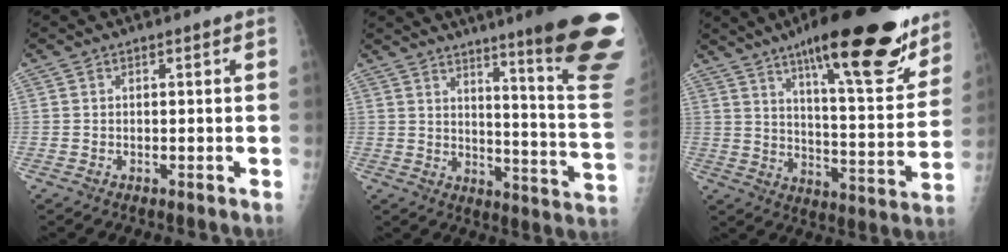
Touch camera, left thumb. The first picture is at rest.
{"total": 23.8, "force": [15.7, 1.5, 17.8], "torque": [-0.192, -0.107, 0.207]}
{"total": 26.2, "force": [16.9, 6.4, 19.0], "torque": [-0.241, -0.066, 0.253]}